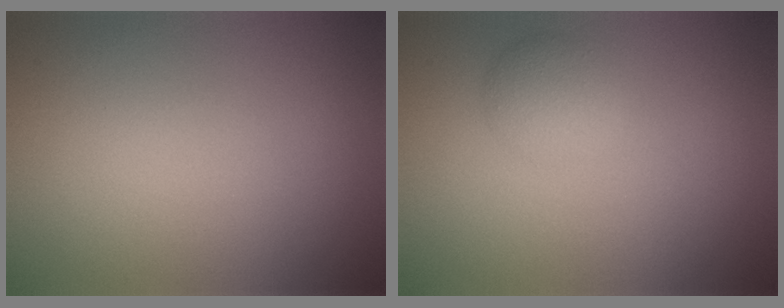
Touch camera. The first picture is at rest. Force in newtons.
{"total": 2.1, "press": 2.1, "slide": 0.2}